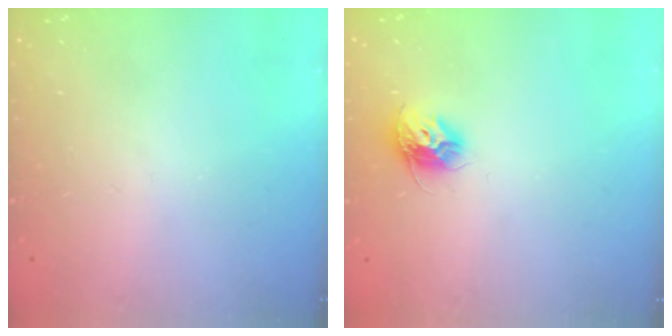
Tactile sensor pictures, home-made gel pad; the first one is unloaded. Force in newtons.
{"total": 9.4, "press": 9.4, "slide": 0.2}